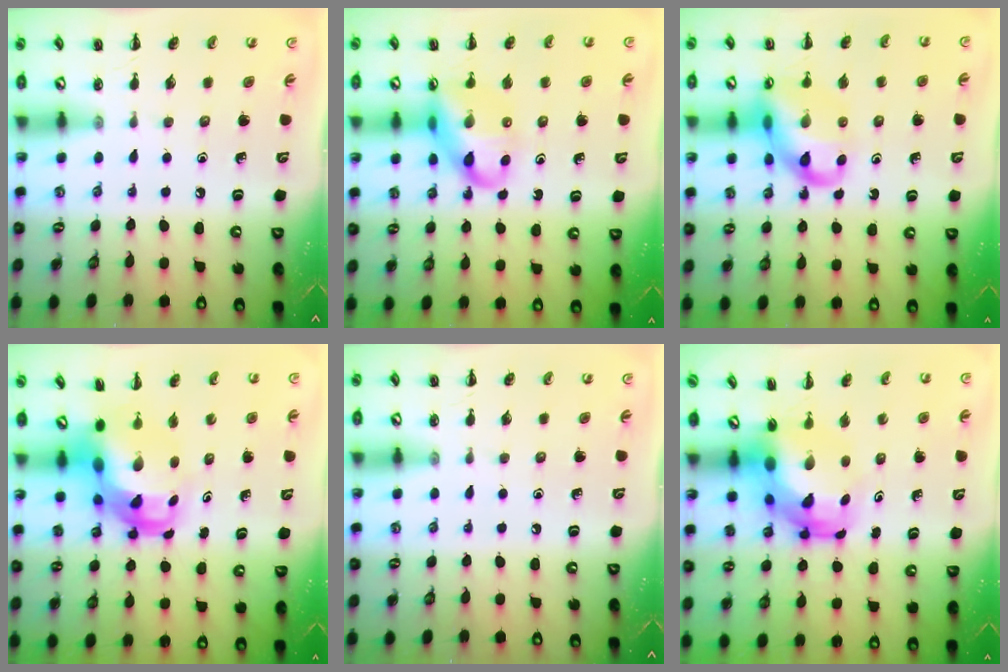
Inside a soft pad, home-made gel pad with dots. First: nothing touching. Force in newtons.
{"total": 14.3, "press": 13.8, "slide": 3.7}
{"total": 14.3, "press": 14.0, "slide": 2.9}
{"total": 7.2, "press": 6.9, "slide": 2.1}
{"total": 0.0}
{"total": 6.6, "press": 6.3, "slide": 2.0}